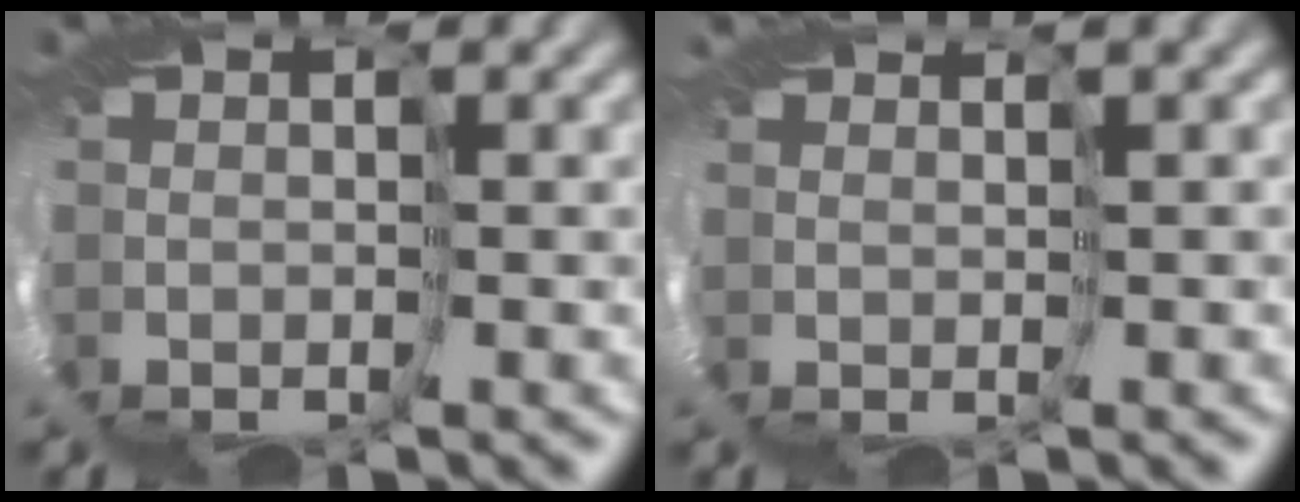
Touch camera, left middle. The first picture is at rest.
{"total": 2.8, "force": [1.7, -1.7, -1.5], "torque": [0.038, -0.003, 0.033]}